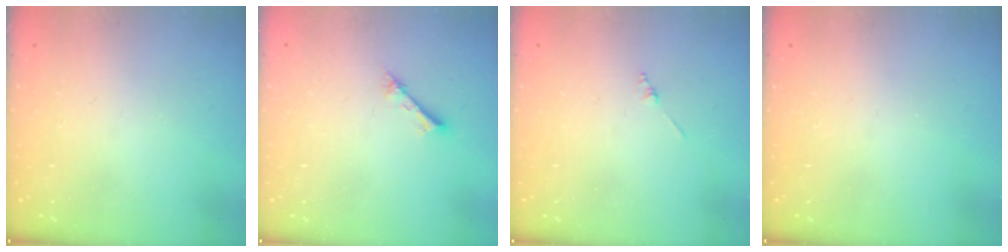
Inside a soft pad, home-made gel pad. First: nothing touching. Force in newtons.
{"total": 1.5, "press": 1.5, "slide": 0.1}
{"total": 0.8, "press": 0.8, "slide": 0.2}
{"total": 0.0}